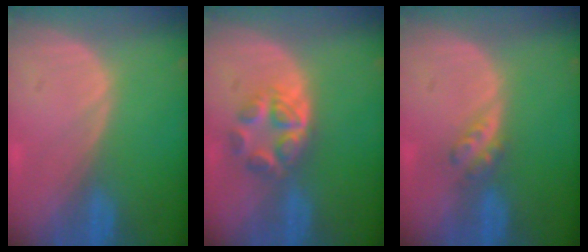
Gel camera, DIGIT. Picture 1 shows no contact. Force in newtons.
{"total": 5.2, "press": 5.0, "slide": 1.4}
{"total": 2.9, "press": 2.5, "slide": 1.5}